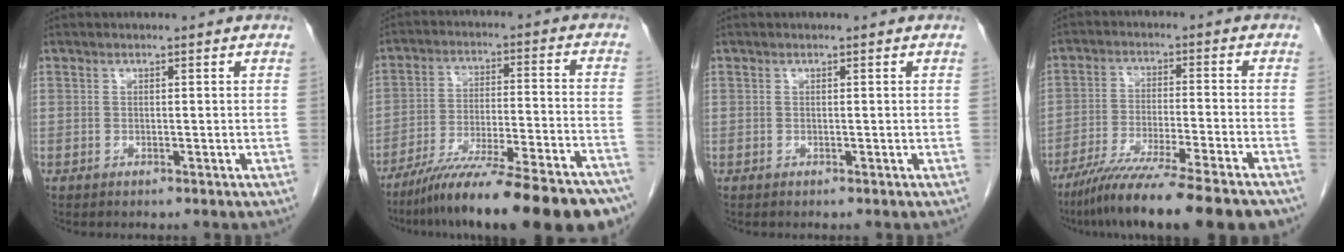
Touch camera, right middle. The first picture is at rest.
{"total": 24.9, "force": [-20.4, 2.0, 14.1], "torque": [-0.151, -0.017, -0.303]}
{"total": 0.0}
{"total": 17.3, "force": [-13.9, 0.3, 10.3], "torque": [-0.141, -0.045, -0.219]}